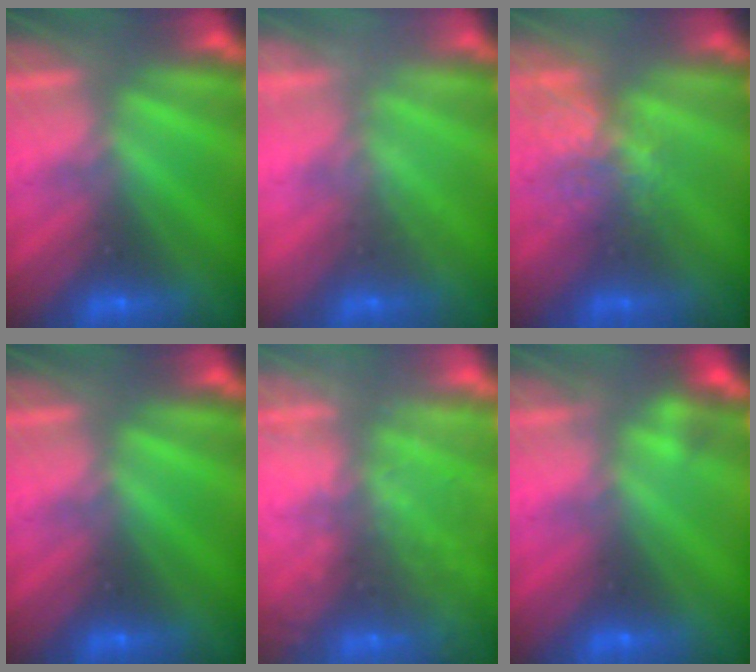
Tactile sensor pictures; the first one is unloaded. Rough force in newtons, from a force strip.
{"total": 2.1}
{"total": 3.7}
{"total": 0.0}
{"total": 5.9}
{"total": 2.1}